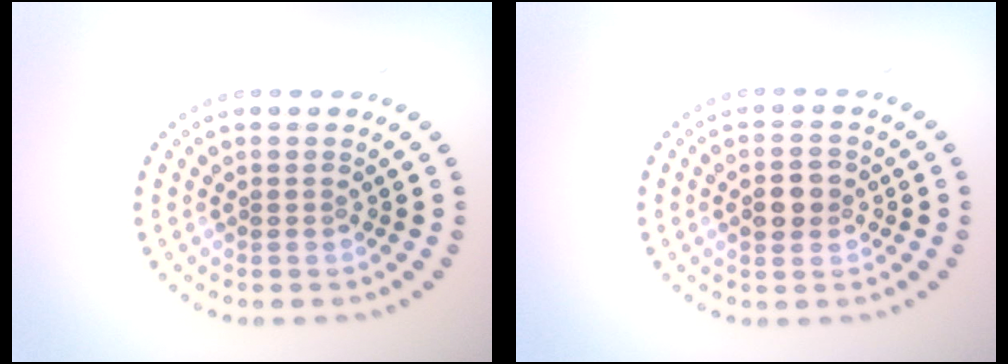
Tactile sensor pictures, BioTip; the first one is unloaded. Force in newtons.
{"total": 2.8, "press": 2.7, "slide": 0.1}